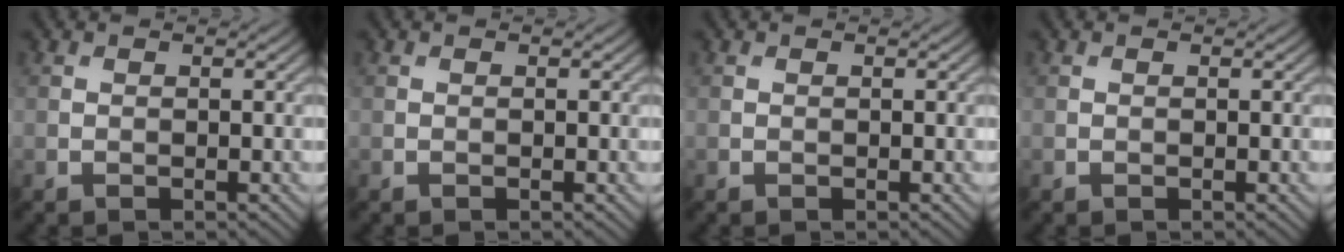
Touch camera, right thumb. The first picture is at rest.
{"total": 0.0}
{"total": 0.0}
{"total": 0.0}